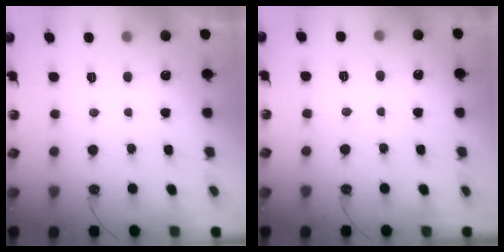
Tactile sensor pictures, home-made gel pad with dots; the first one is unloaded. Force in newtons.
{"total": 5.1, "press": 5.0, "slide": 0.6}